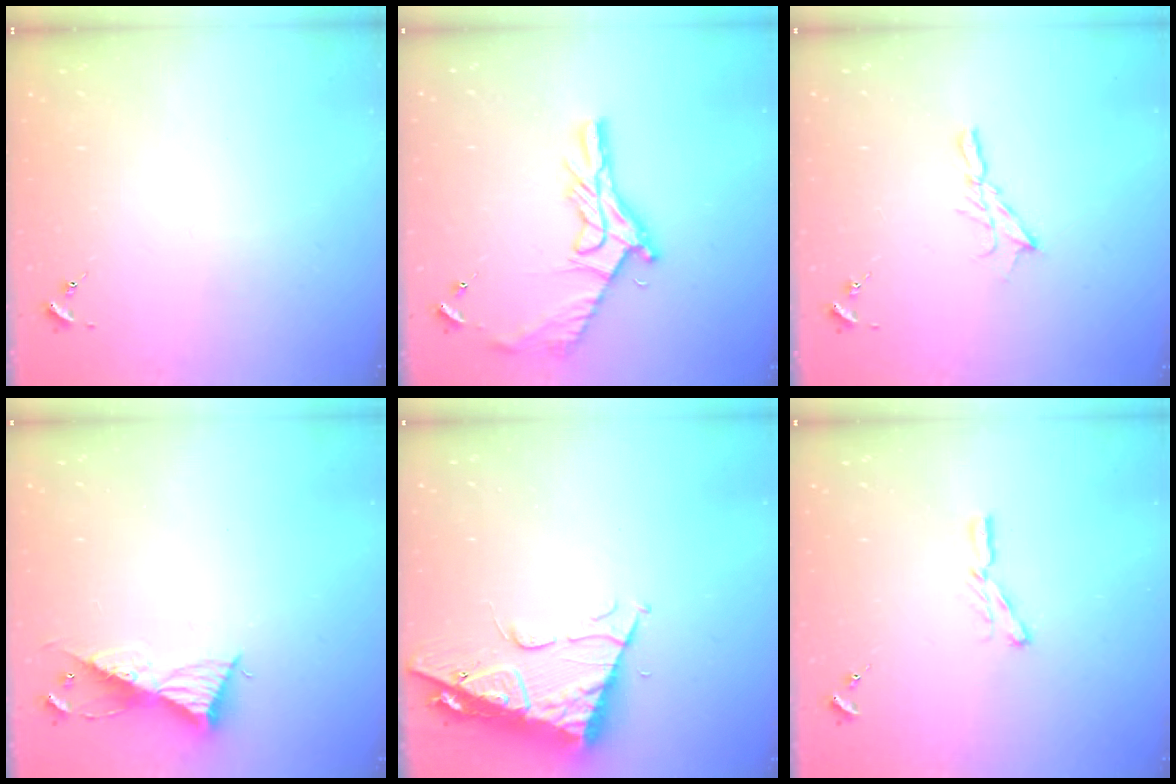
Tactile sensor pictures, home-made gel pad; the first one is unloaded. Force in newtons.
{"total": 16.0, "press": 16.0, "slide": 1.1}
{"total": 6.3, "press": 6.3, "slide": 0.2}
{"total": 9.4, "press": 9.4, "slide": 0.4}
{"total": 12.4, "press": 12.3, "slide": 1.3}
{"total": 5.2, "press": 5.2, "slide": 0.4}